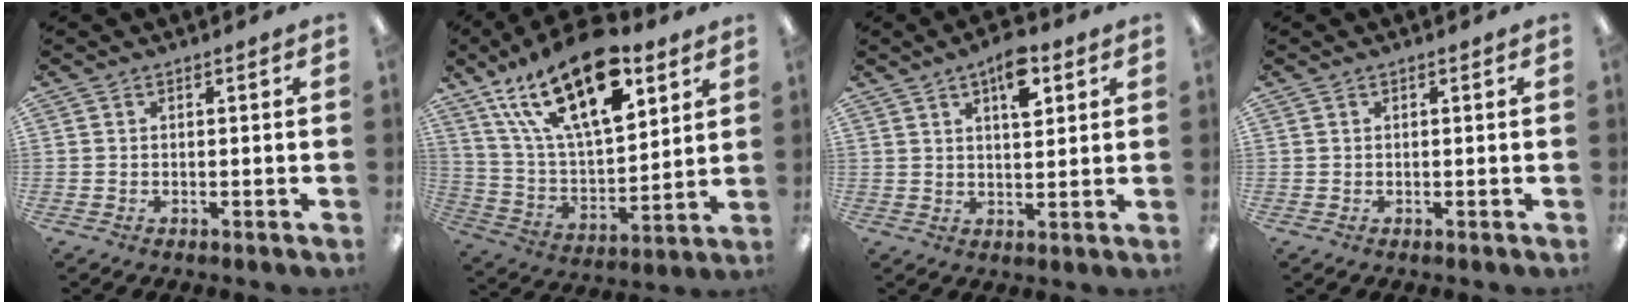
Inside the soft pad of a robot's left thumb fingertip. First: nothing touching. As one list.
[{"total": 24.7, "force": [14.5, 11.1, 16.6], "torque": [-0.308, -0.073, 0.246]}, {"total": 8.5, "force": [4.6, 3.6, 6.2], "torque": [-0.089, -0.015, 0.074]}, {"total": 0.0}]